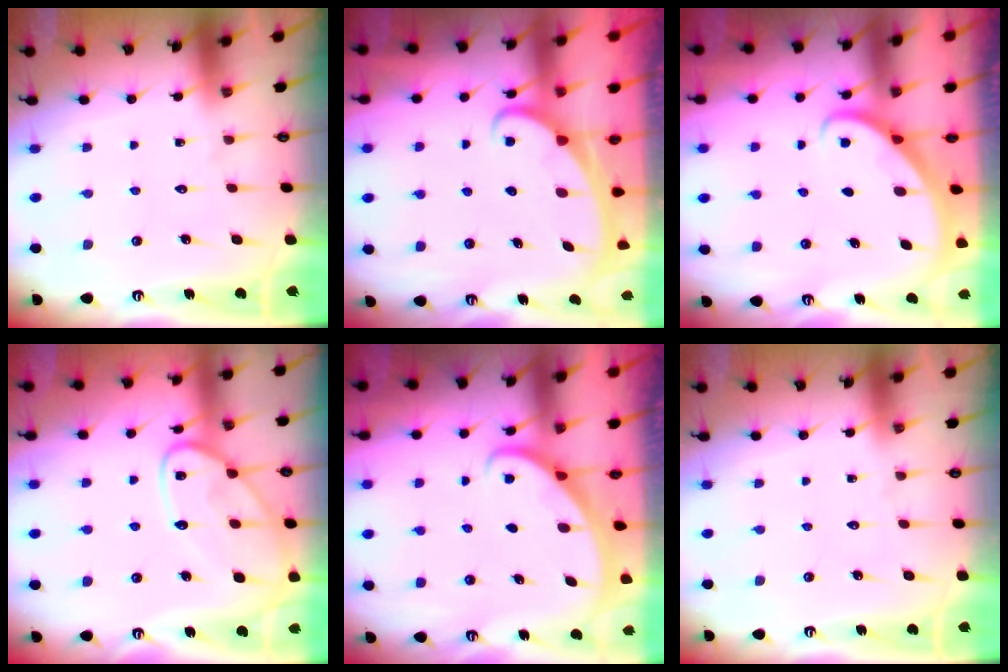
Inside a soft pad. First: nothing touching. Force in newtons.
{"total": 2.4, "press": 2.3, "slide": 0.3}
{"total": 2.9, "press": 2.9, "slide": 0.2}
{"total": 14.0, "press": 14.0, "slide": 1.0}
{"total": 2.7, "press": 2.7, "slide": 0.1}
{"total": 0.0}